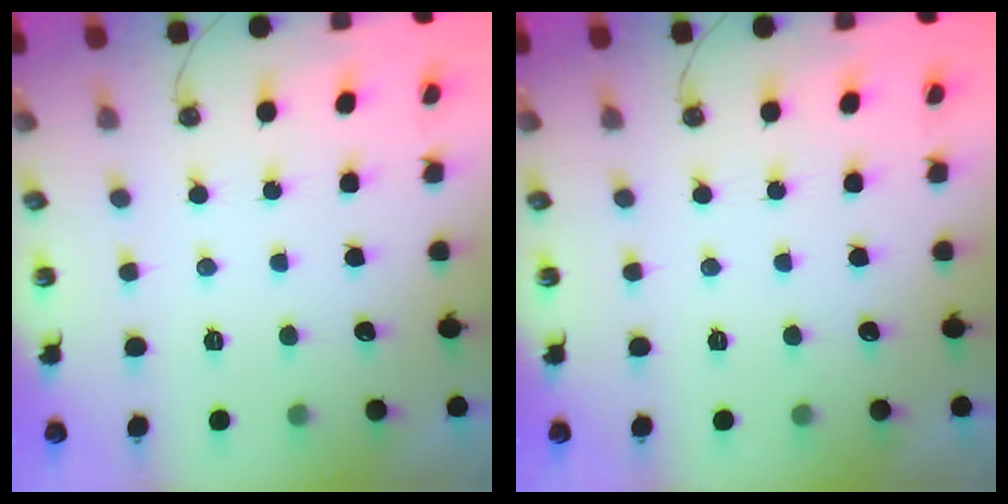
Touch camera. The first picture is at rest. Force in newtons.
{"total": 0.0}